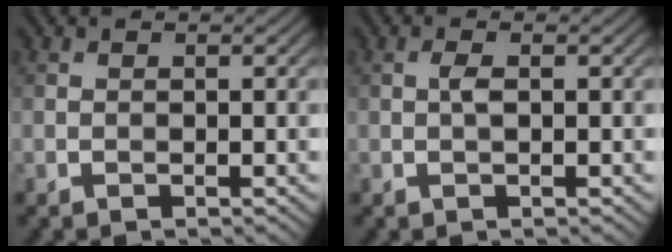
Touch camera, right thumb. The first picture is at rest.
{"total": 1.2, "force": [0.0, 0.3, 1.2], "torque": [-0.028, 0.004, 0.000]}